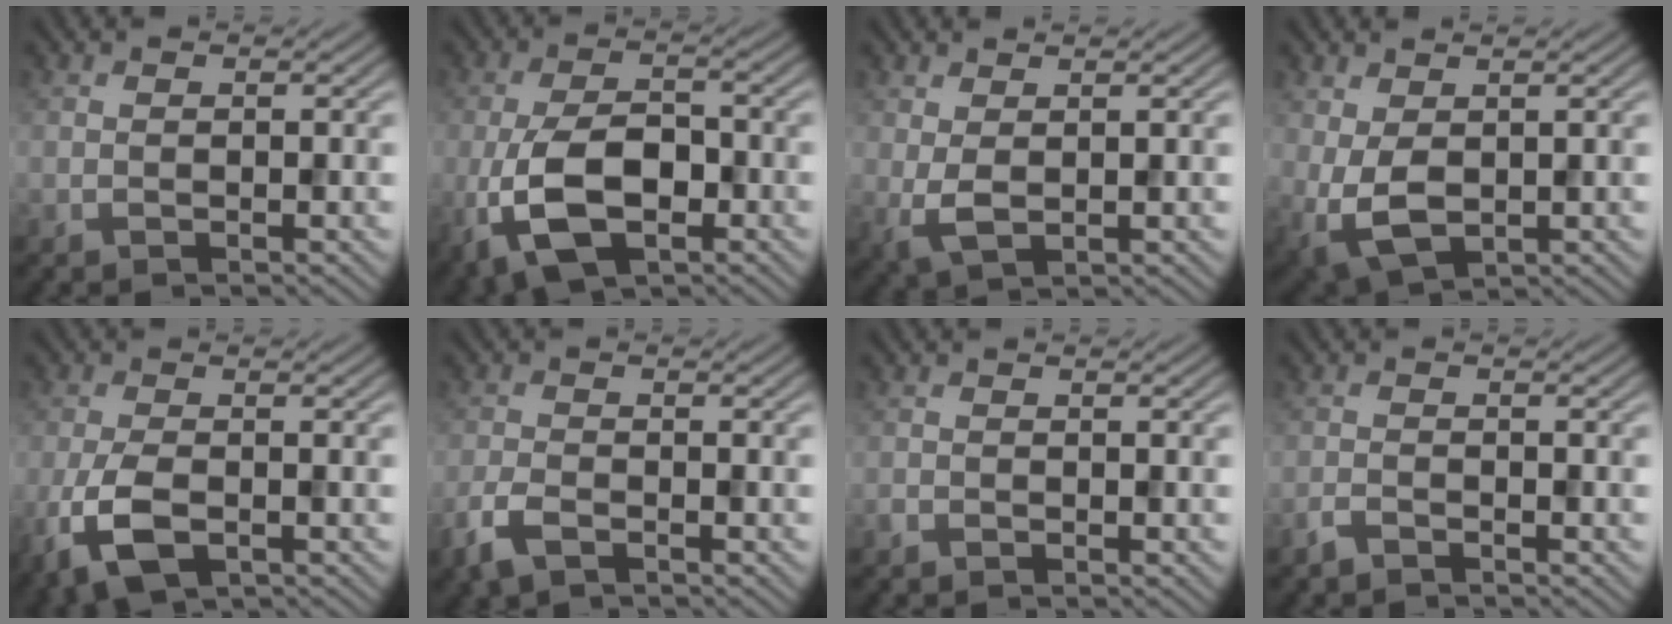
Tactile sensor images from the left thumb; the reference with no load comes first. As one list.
[{"total": 9.5, "force": [-3.5, 4.9, 7.3], "torque": [-0.163, -0.013, -0.071]}, {"total": 2.7, "force": [0.8, 1.2, 2.2], "torque": [-0.057, -0.004, 0.018]}, {"total": 5.0, "force": [0.1, 3.0, 3.9], "torque": [-0.100, -0.009, 0.006]}, {"total": 6.2, "force": [-2.5, 3.0, 4.9], "torque": [-0.120, -0.014, -0.051]}, {"total": 3.6, "force": [-2.3, 1.4, 2.3], "torque": [-0.056, -0.009, -0.055]}, {"total": 0.6, "force": [-0.5, 0.3, 0.2], "torque": [-0.005, -0.001, -0.010]}, {"total": 1.5, "force": [-1.3, 0.3, 0.7], "torque": [-0.018, -0.001, -0.032]}]